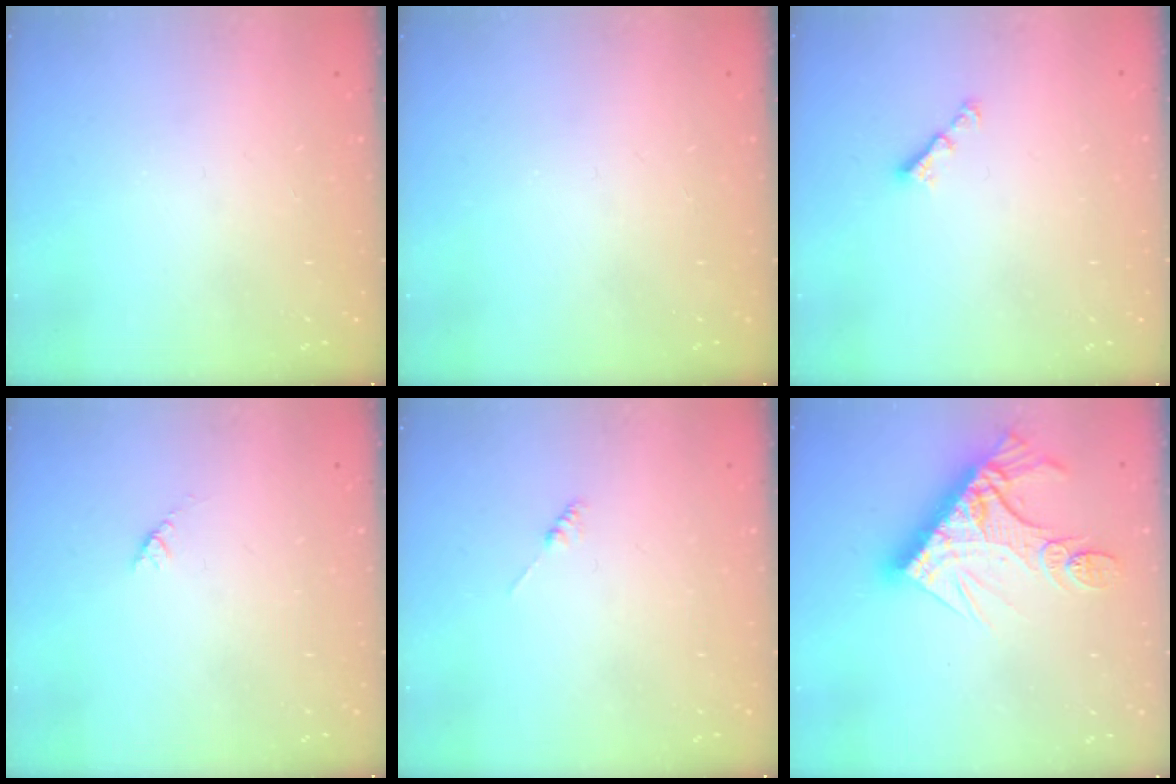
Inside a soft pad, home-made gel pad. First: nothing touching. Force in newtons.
{"total": 0.0}
{"total": 2.8, "press": 2.7, "slide": 0.5}
{"total": 2.7, "press": 2.6, "slide": 0.4}
{"total": 0.0}
{"total": 16.2, "press": 16.2, "slide": 1.5}